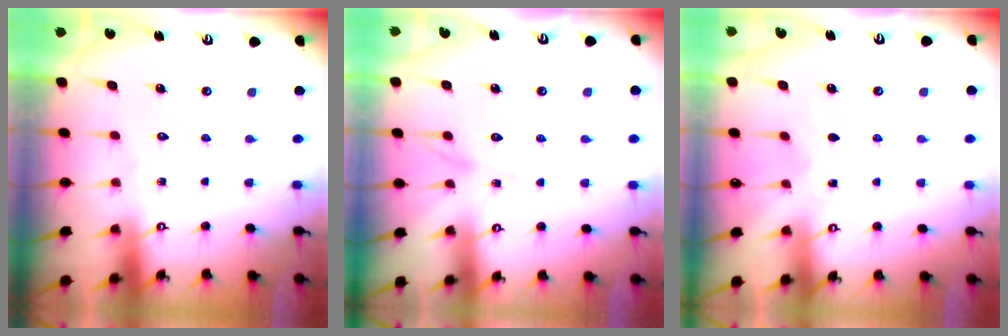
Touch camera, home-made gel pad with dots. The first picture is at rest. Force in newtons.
{"total": 2.4, "press": 2.4, "slide": 0.3}
{"total": 2.9, "press": 2.8, "slide": 0.4}